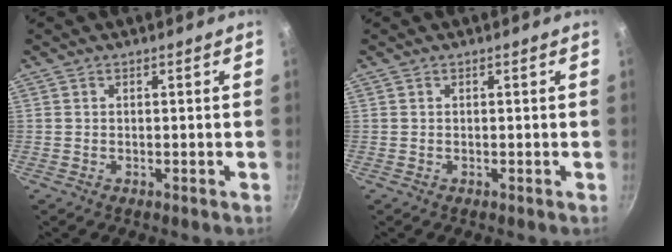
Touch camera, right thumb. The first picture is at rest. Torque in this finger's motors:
{"motor_torque": [-0.07, -0.07, 0.01, 0.01, 0.00]}